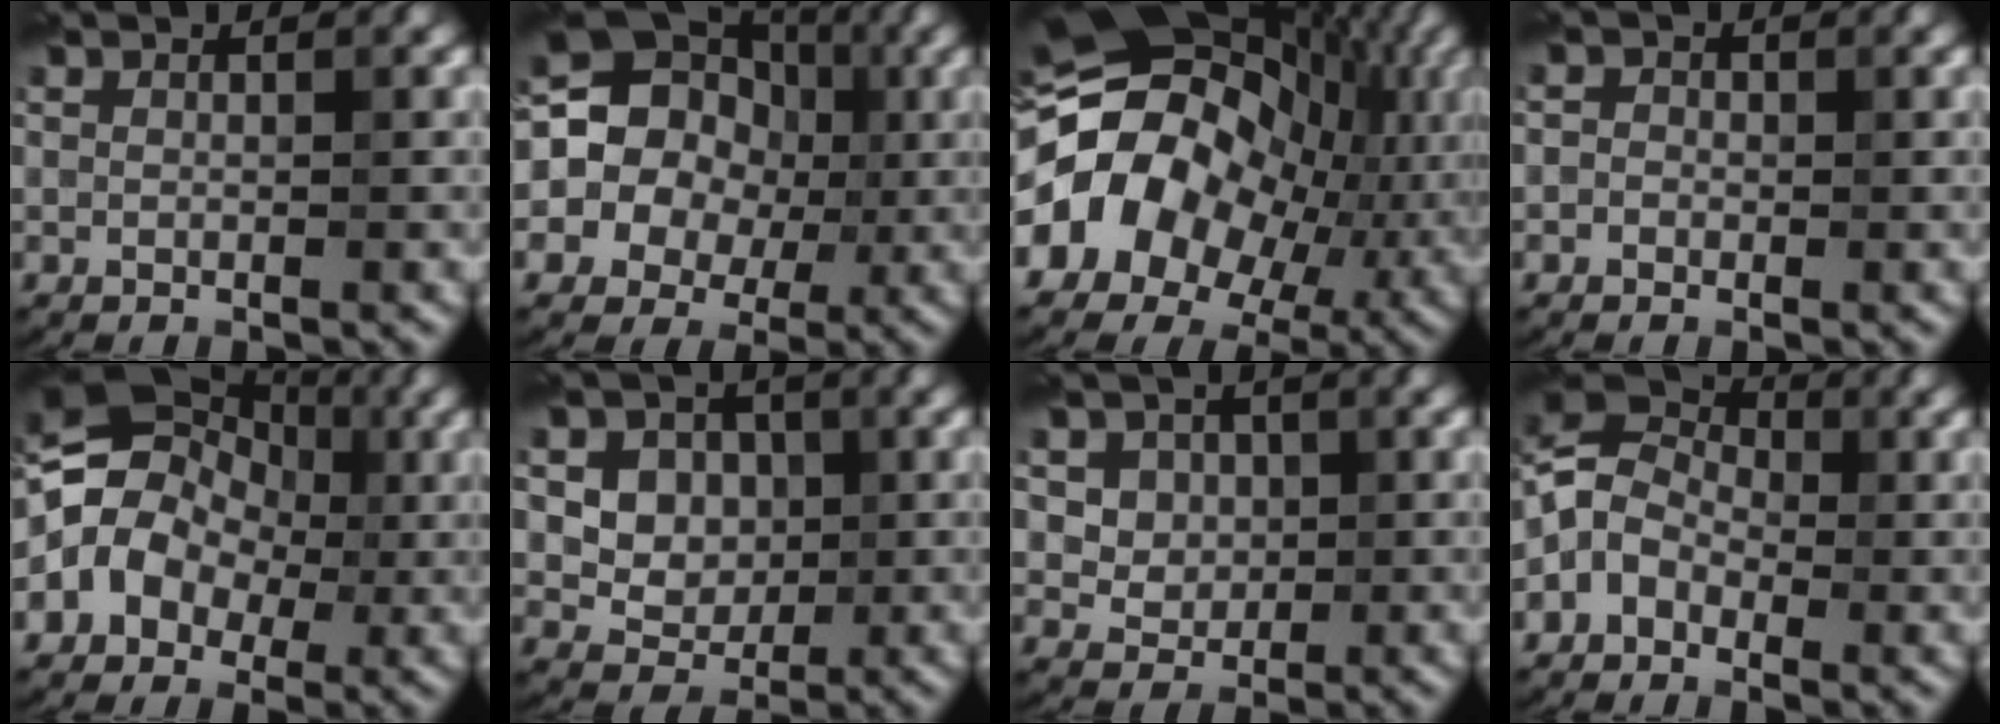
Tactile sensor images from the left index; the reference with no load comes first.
{"total": 11.0, "force": [0.2, 10.0, 4.7], "torque": [-0.093, 0.038, -0.022]}
{"total": 19.9, "force": [-0.8, 15.2, 12.9], "torque": [-0.236, 0.012, -0.026]}
{"total": 1.1, "force": [-0.2, 1.1, 0.3], "torque": [0.010, 0.000, -0.018]}
{"total": 6.7, "force": [-1.7, 5.5, 3.4], "torque": [-0.039, 0.016, -0.050]}
{"total": 5.5, "force": [1.2, 4.5, 3.0], "torque": [-0.056, -0.003, 0.023]}
{"total": 4.5, "force": [1.5, 3.7, 2.1], "torque": [-0.045, -0.001, 0.031]}
{"total": 4.2, "force": [-1.8, 3.2, 2.0], "torque": [-0.045, 0.010, -0.054]}